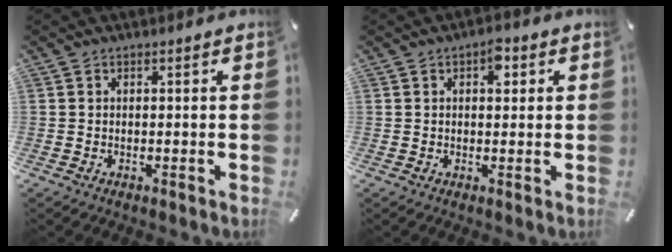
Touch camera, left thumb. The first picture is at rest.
{"total": 3.8, "force": [1.3, 2.1, 2.8], "torque": [-0.028, -0.005, 0.013]}